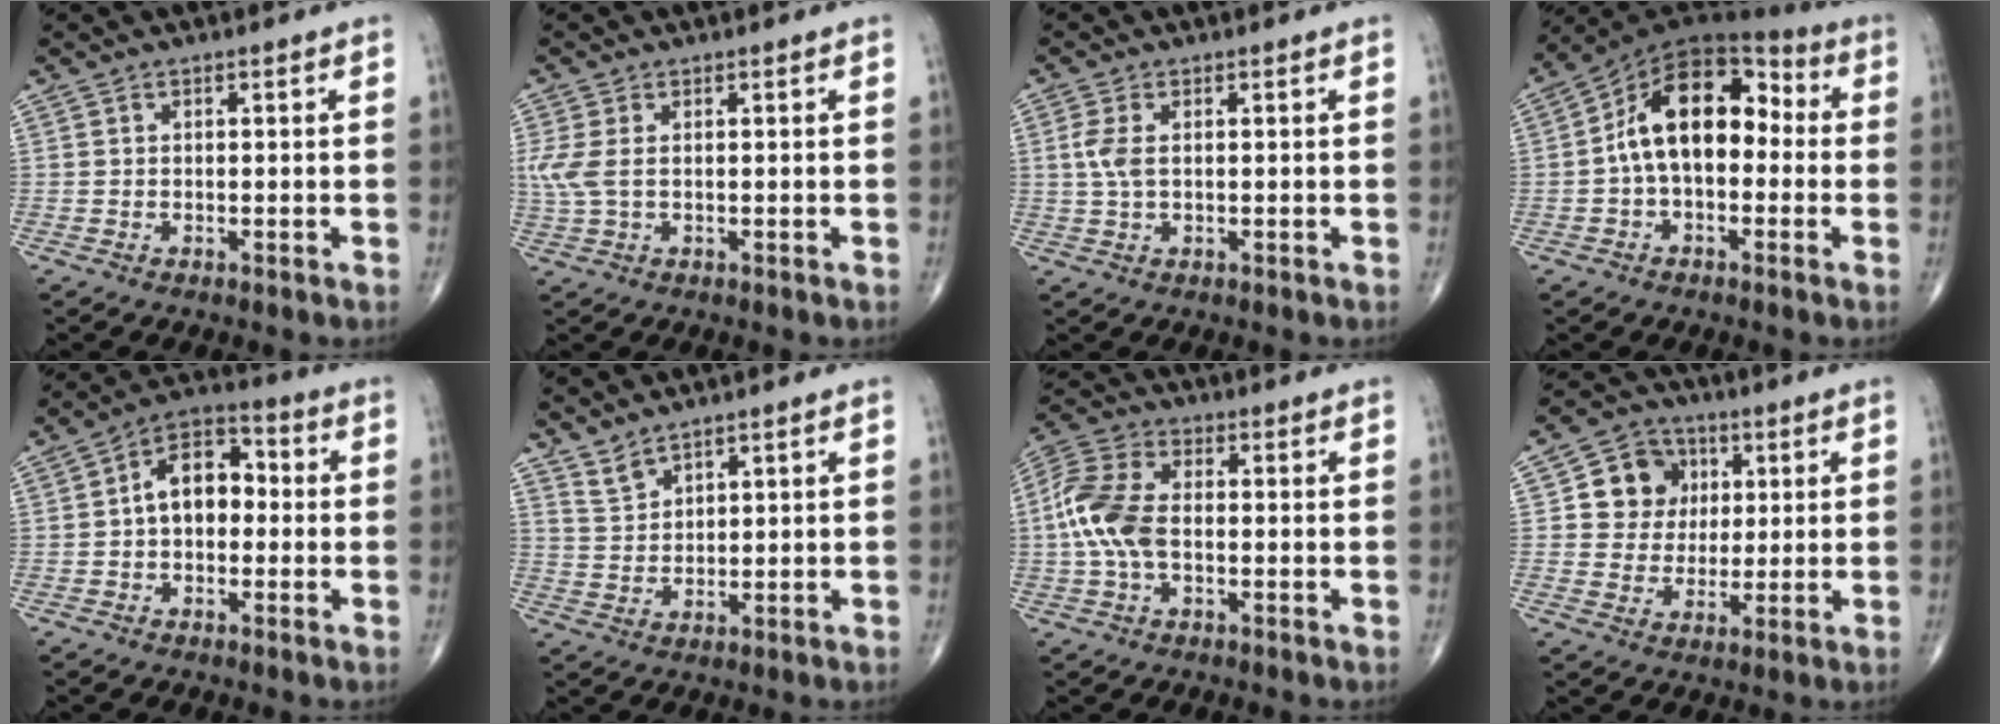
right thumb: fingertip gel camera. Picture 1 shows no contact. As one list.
[{"total": 4.6, "force": [0.5, 2.5, 3.8], "torque": [-0.117, 0.007, 0.017]}, {"total": 3.5, "force": [0.6, 1.7, 3.0], "torque": [-0.080, 0.004, 0.014]}, {"total": 15.7, "force": [-0.1, 9.6, 12.4], "torque": [-0.174, 0.053, -0.017]}, {"total": 9.8, "force": [0.0, 6.4, 7.4], "torque": [-0.094, 0.035, -0.015]}, {"total": 3.3, "force": [3.0, 1.0, 0.9], "torque": [-0.014, -0.020, 0.065]}, {"total": 10.7, "force": [-0.8, 6.2, 8.7], "torque": [-0.199, 0.026, -0.021]}, {"total": 9.7, "force": [2.3, 8.8, 3.5], "torque": [-0.013, 0.001, 0.036]}]